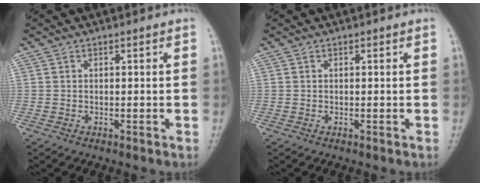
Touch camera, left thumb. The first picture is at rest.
{"total": 0.0}